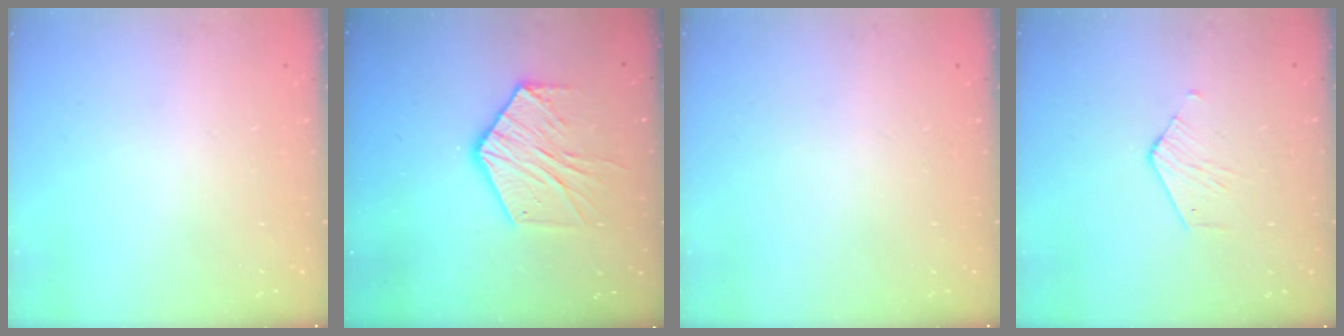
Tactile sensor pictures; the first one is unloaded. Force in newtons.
{"total": 13.3, "press": 13.3, "slide": 0.6}
{"total": 0.0}
{"total": 2.5, "press": 2.5, "slide": 0.2}